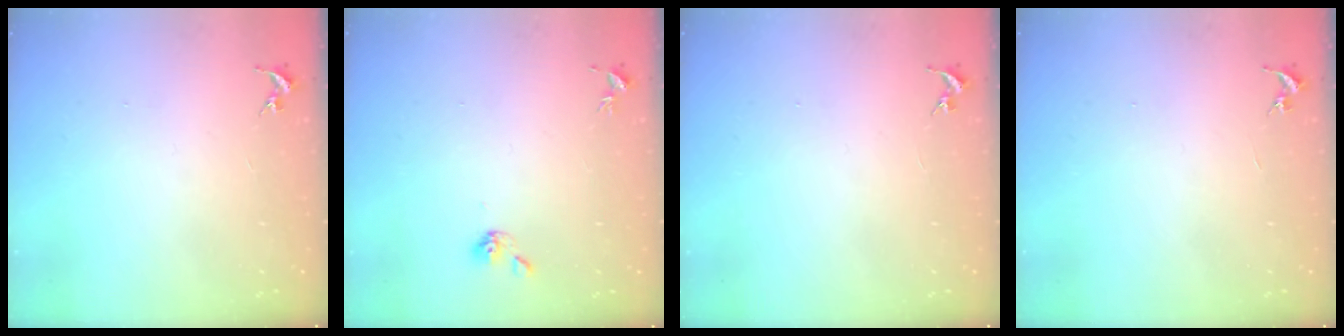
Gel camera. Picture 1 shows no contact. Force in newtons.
{"total": 4.7, "press": 4.5, "slide": 1.3}
{"total": 0.0}
{"total": 0.0}